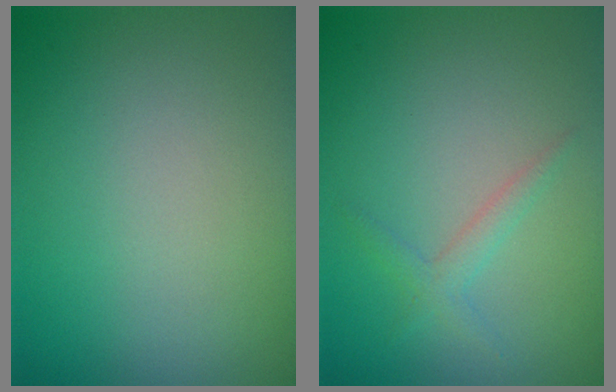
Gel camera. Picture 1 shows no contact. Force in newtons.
{"total": 1.4, "press": 1.4, "slide": 0.0}